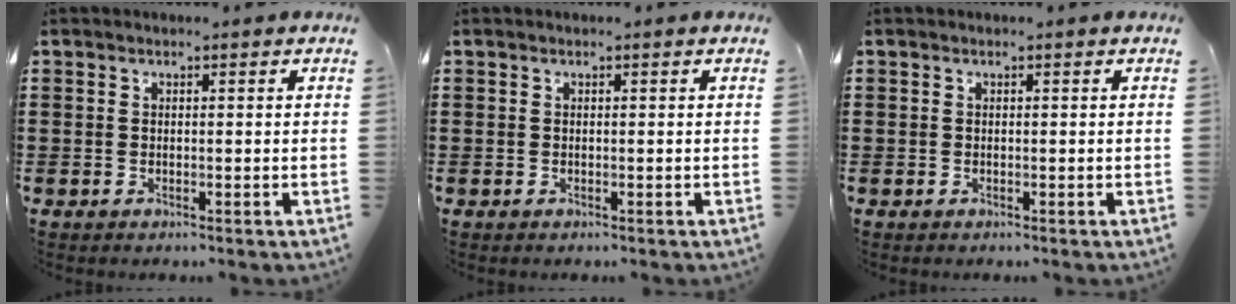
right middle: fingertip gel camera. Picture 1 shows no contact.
{"total": 0.0}
{"total": 0.0}